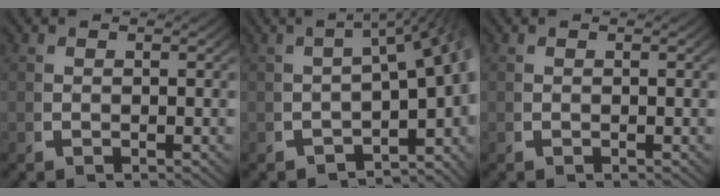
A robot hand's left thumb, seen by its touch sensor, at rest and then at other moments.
{"total": 10.0, "force": [-1.1, 5.5, 8.3], "torque": [-0.082, 0.007, -0.026]}
{"total": 0.0}